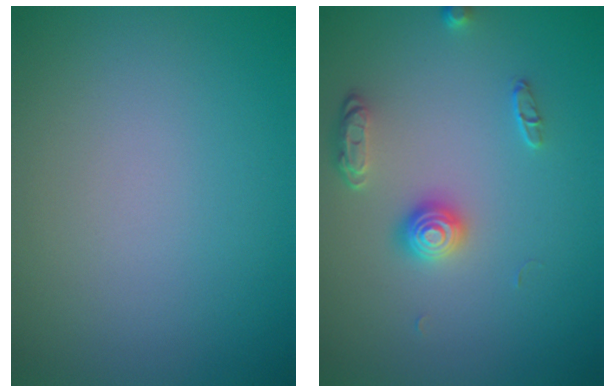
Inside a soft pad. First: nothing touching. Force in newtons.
{"total": 2.3, "press": 1.8, "slide": 1.4}